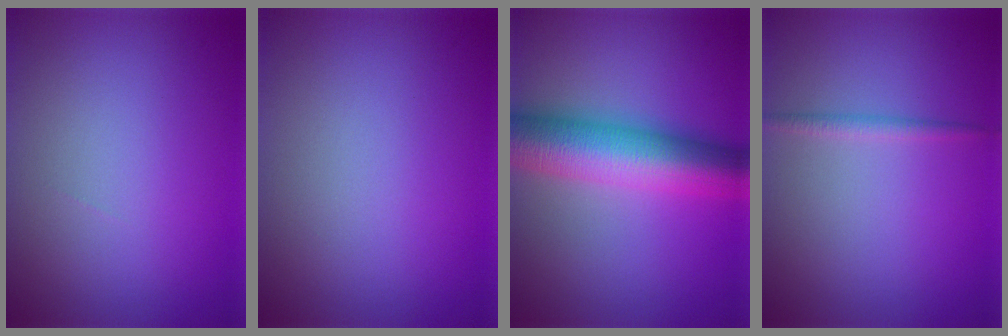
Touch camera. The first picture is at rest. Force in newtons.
{"total": 0.0}
{"total": 9.9, "press": 9.9, "slide": 0.1}
{"total": 1.1, "press": 1.1, "slide": 0.1}